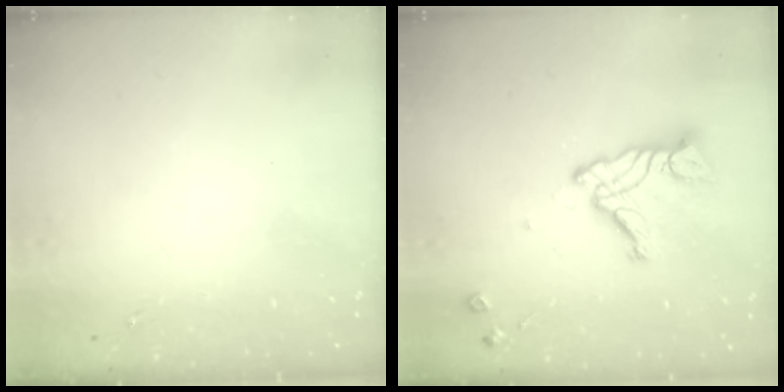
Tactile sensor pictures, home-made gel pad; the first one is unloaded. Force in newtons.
{"total": 13.7, "press": 13.7, "slide": 1.3}